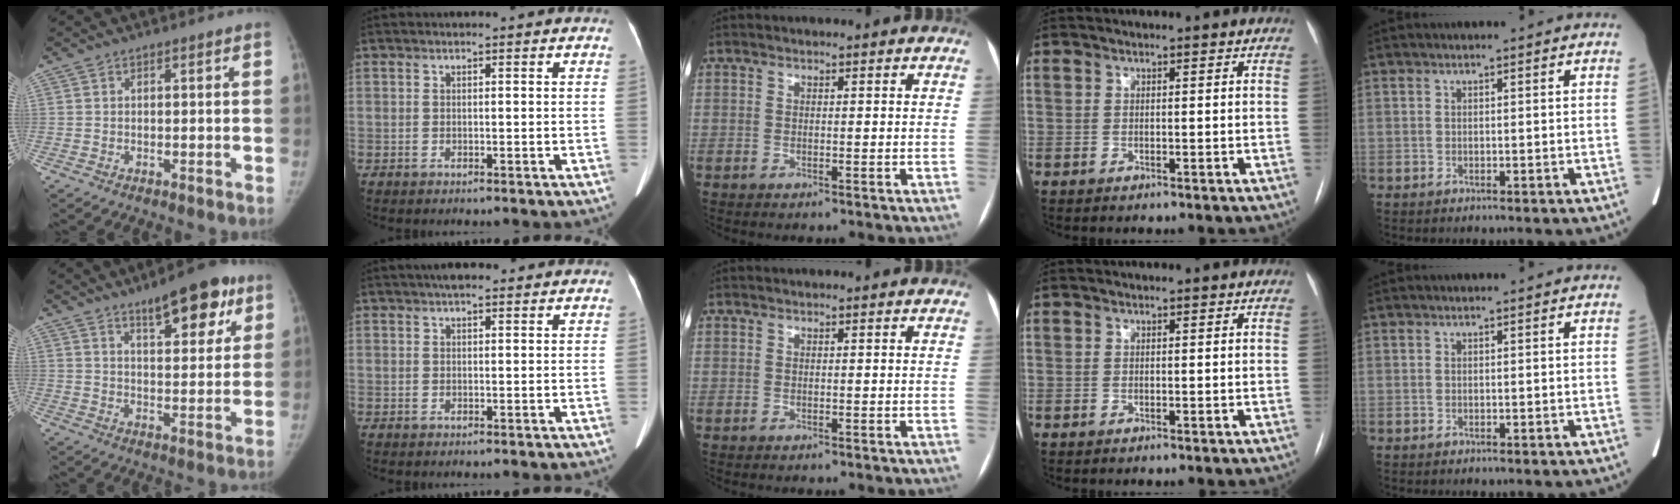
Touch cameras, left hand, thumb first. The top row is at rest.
{"thumb": {"total": 12.6, "force": [7.6, 4.6, 8.9], "torque": [-0.090, -0.032, 0.108]}, "index": {"total": 3.1, "force": [2.3, 1.0, 1.8], "torque": [-0.028, 0.018, 0.033]}}